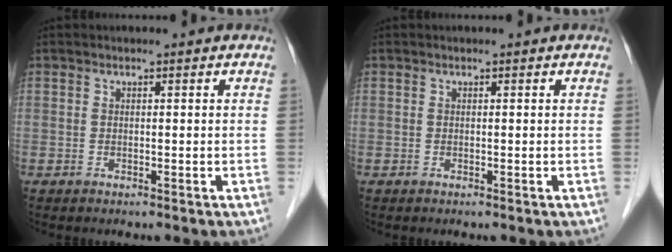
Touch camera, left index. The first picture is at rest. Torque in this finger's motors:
{"motor_torque": [0.02, -0.05, 0.01, 0.01]}